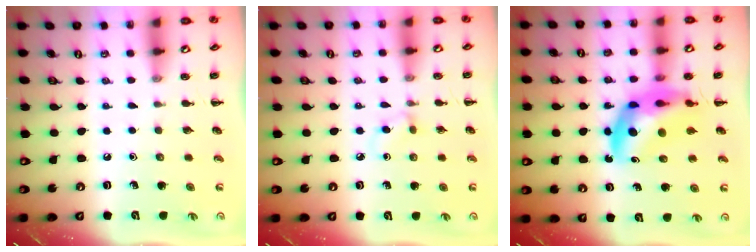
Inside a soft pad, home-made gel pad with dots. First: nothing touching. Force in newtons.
{"total": 4.0, "press": 3.8, "slide": 1.3}
{"total": 13.2, "press": 12.7, "slide": 3.8}